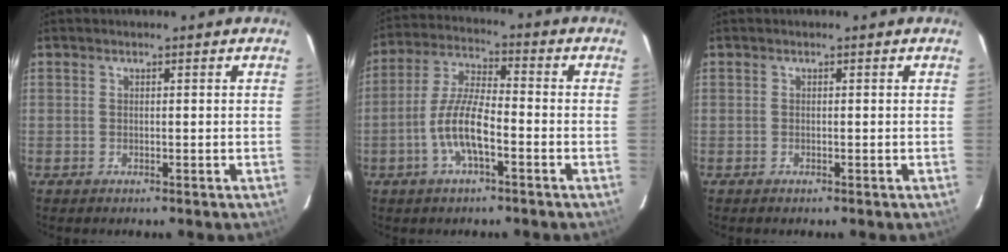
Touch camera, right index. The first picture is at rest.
{"total": 9.3, "force": [-3.7, 2.6, 8.2], "torque": [-0.174, 0.005, -0.070]}
{"total": 0.0}